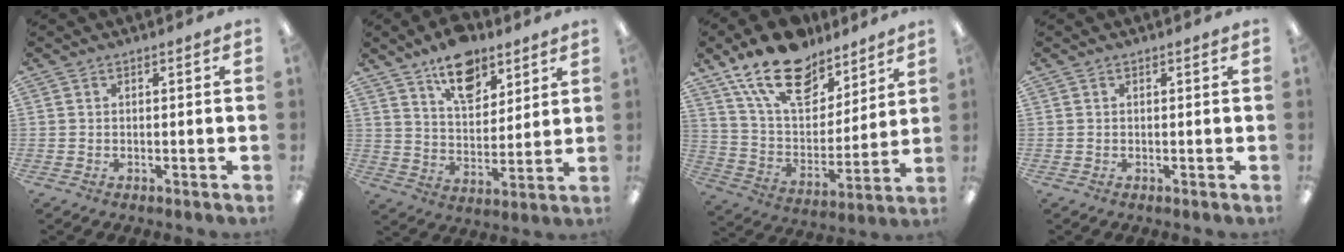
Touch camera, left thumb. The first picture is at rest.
{"total": 13.4, "force": [9.5, 7.1, 6.3], "torque": [-0.088, -0.049, 0.170]}
{"total": 19.8, "force": [14.2, 9.8, 9.8], "torque": [-0.181, -0.077, 0.254]}
{"total": 0.0}